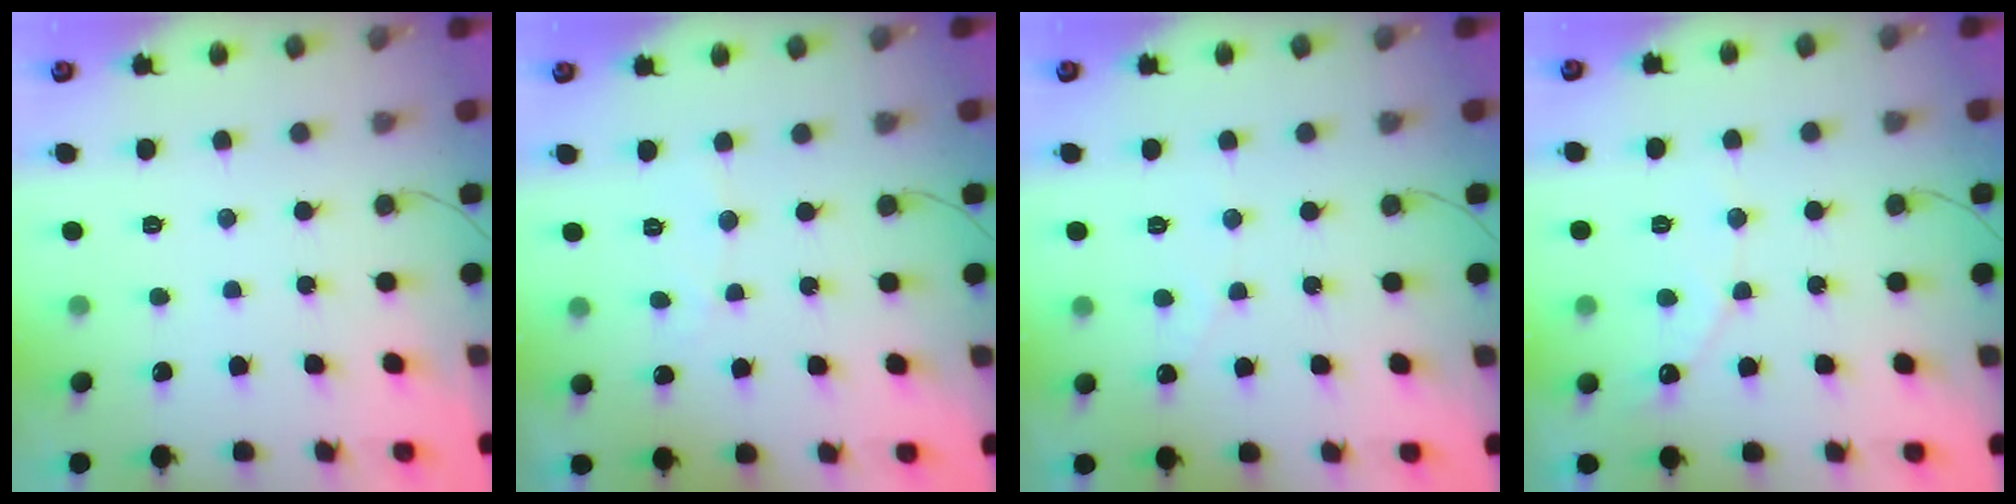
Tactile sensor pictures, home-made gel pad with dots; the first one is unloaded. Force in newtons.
{"total": 2.6, "press": 2.6, "slide": 0.1}
{"total": 1.7, "press": 1.7, "slide": 0.0}
{"total": 5.4, "press": 5.4, "slide": 0.4}